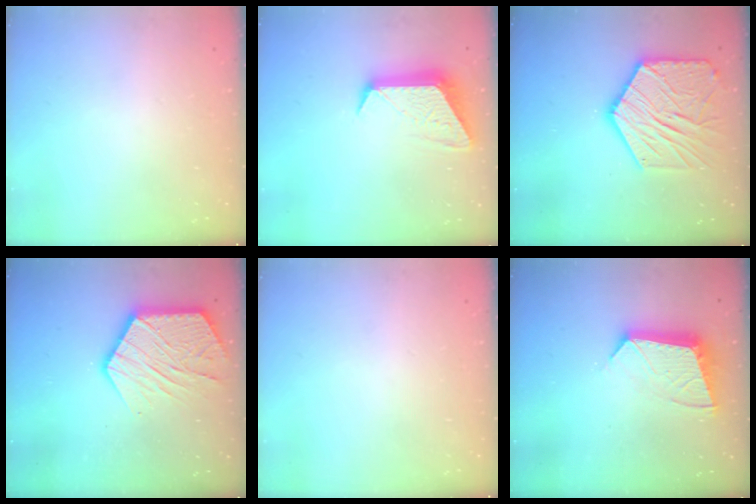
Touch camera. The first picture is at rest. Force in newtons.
{"total": 11.4, "press": 11.4, "slide": 0.9}
{"total": 19.6, "press": 19.5, "slide": 1.8}
{"total": 17.4, "press": 17.4, "slide": 1.2}
{"total": 0.0}
{"total": 12.1, "press": 12.1, "slide": 1.0}